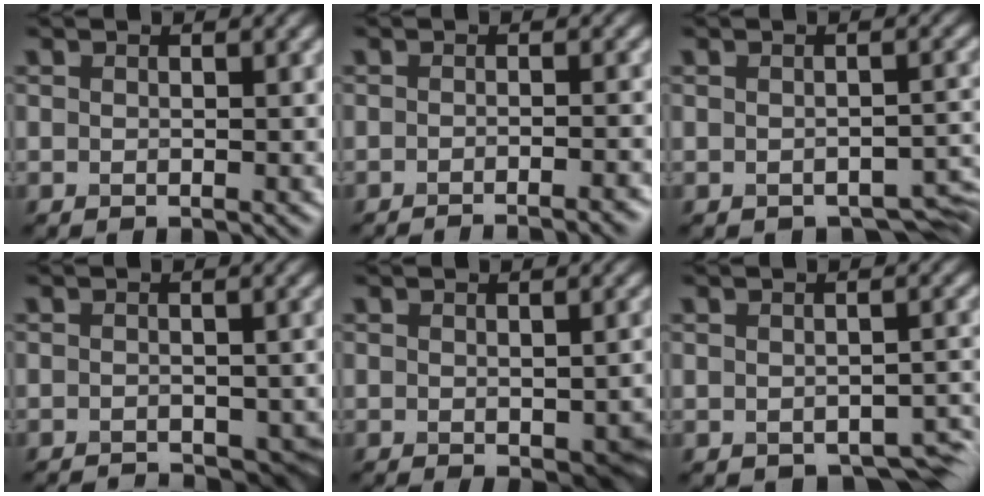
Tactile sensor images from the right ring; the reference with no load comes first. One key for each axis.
{"total": 4.3, "fx": -3.4, "fy": 0.9, "fz": 2.5, "tx": -0.016, "ty": 0.006, "tz": -0.045}
{"total": 2.5, "fx": -1.7, "fy": 1.2, "fz": 1.4, "tx": -0.013, "ty": -0.011, "tz": -0.015}
{"total": 5.4, "fx": -4.2, "fy": 2.4, "fz": 2.4, "tx": -0.014, "ty": -0.005, "tz": -0.039}
{"total": 4.0, "fx": -1.2, "fy": 2.0, "fz": 3.3, "tx": -0.036, "ty": -0.019, "tz": -0.001}
{"total": 3.1, "fx": -1.8, "fy": 1.6, "fz": 1.9, "tx": -0.017, "ty": -0.013, "tz": -0.019}